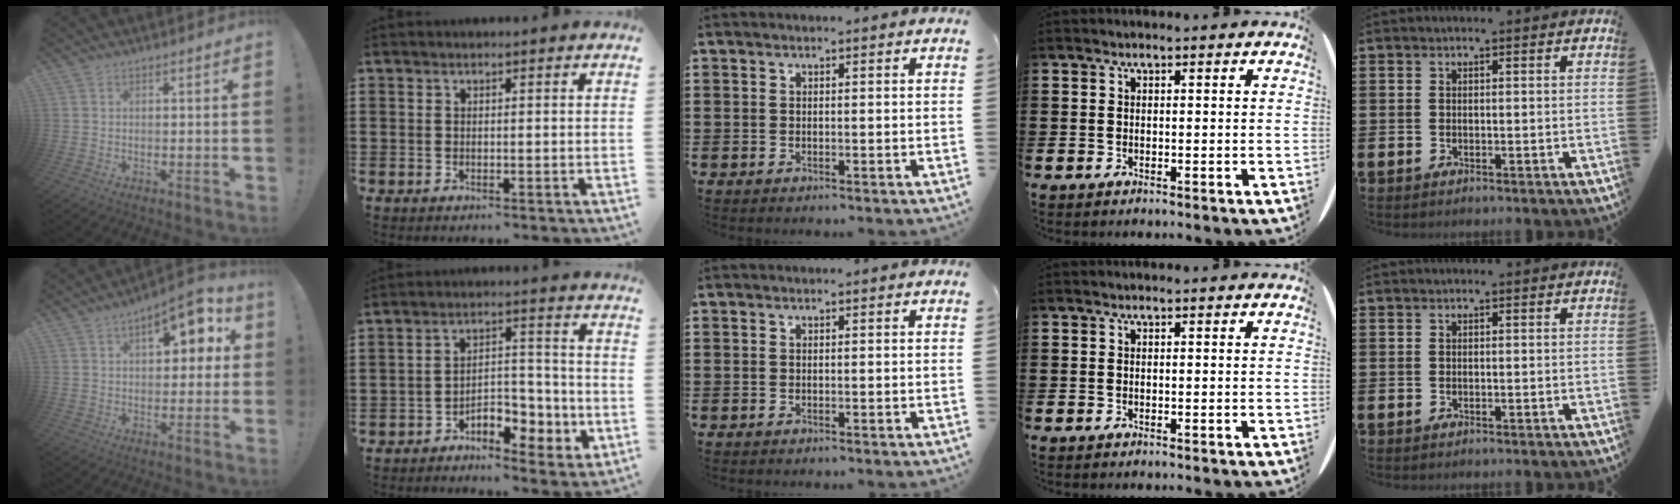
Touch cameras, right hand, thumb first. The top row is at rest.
{"thumb": {"total": 10.6, "force": [4.1, 5.3, 8.2], "torque": [-0.099, -0.014, 0.064]}, "index": {"total": 6.1, "force": [-3.6, 3.3, 3.7], "torque": [-0.054, 0.018, -0.068]}}